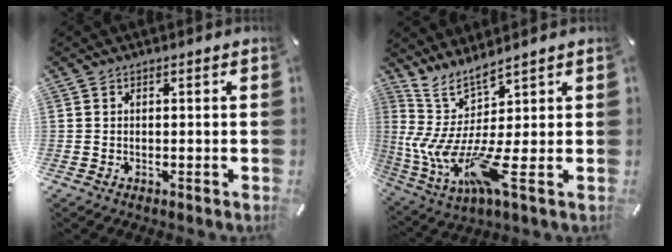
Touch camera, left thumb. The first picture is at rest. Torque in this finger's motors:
{"motor_torque": [2.50, 2.51, 1.68, -1.09, 0.58]}